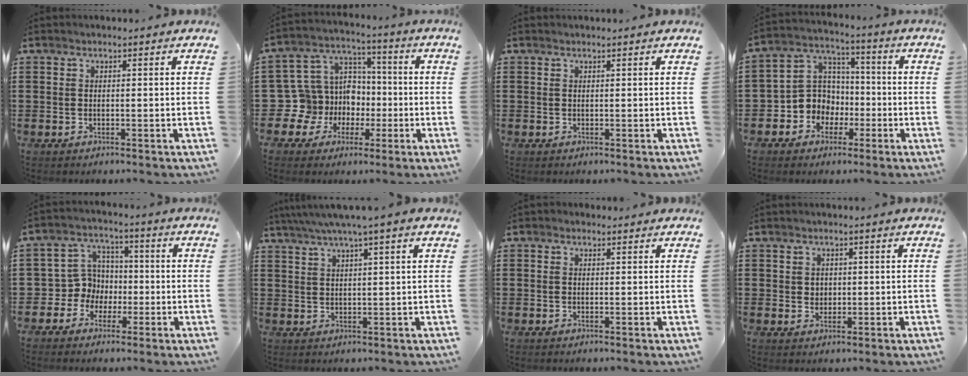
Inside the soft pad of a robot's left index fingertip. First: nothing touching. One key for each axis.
{"total": 11.6, "fx": -2.3, "fy": 10.9, "fz": 3.4, "tx": -0.131, "ty": 0.000, "tz": -0.035}
{"total": 0.0}
{"total": 8.0, "fx": -2.3, "fy": 7.5, "fz": 1.6, "tx": -0.078, "ty": 0.006, "tz": -0.047}
{"total": 6.6, "fx": -1.0, "fy": 6.3, "fz": 1.5, "tx": -0.069, "ty": 0.005, "tz": -0.022}
{"total": 3.8, "fx": 2.6, "fy": -0.5, "fz": 2.6, "tx": -0.058, "ty": -0.005, "tz": 0.044}
{"total": 0.6, "fx": 0.3, "fy": 0.5, "fz": 0.2, "tx": -0.006, "ty": 0.004, "tz": 0.006}
{"total": 1.6, "fx": 0.7, "fy": 1.4, "fz": 0.4, "tx": -0.013, "ty": 0.009, "tz": 0.012}